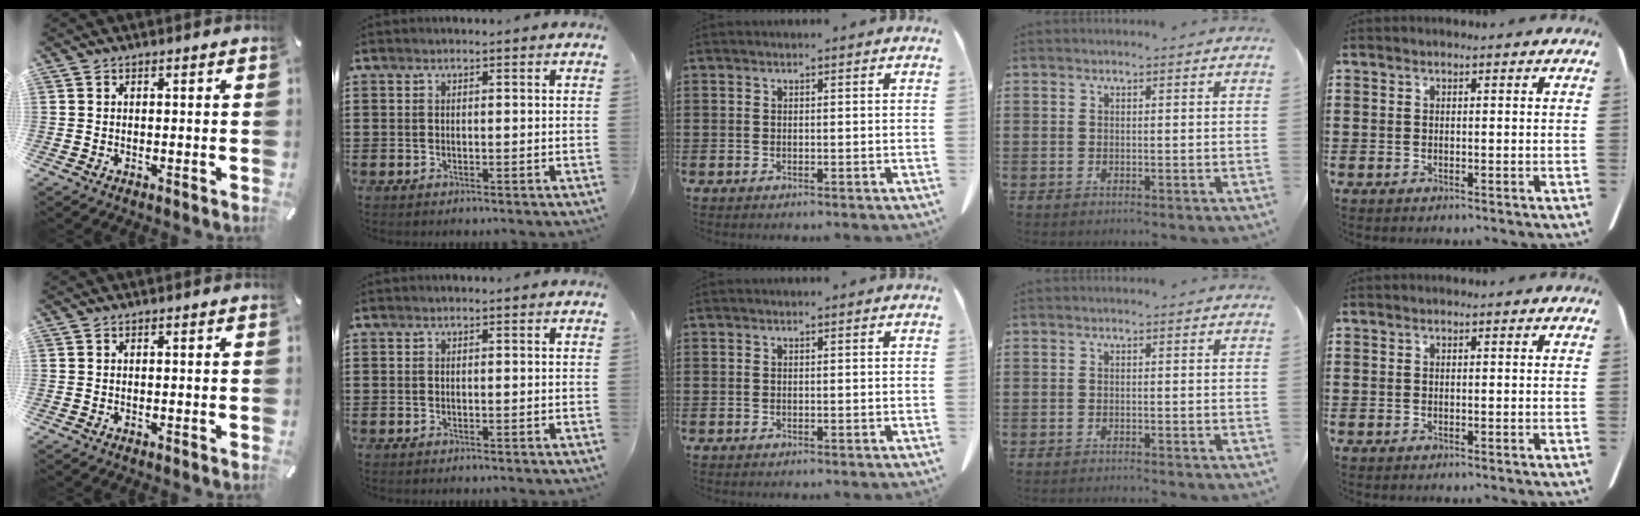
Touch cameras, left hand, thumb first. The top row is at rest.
{"ring": {"total": 0.8, "force": [-0.8, -0.1, 0.1], "torque": [-0.005, 0.000, -0.016]}}